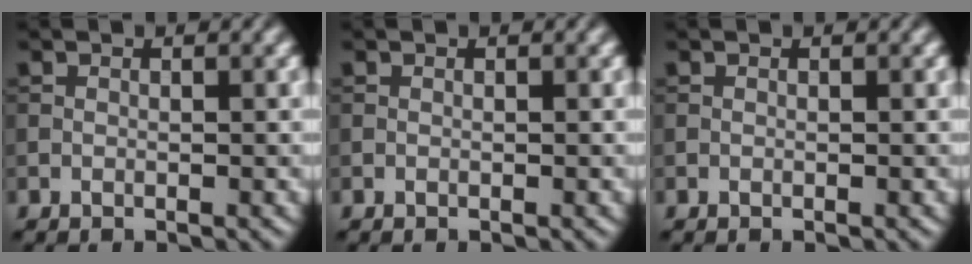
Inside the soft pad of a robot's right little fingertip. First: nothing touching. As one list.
[{"total": 0.0}, {"total": 0.0}]